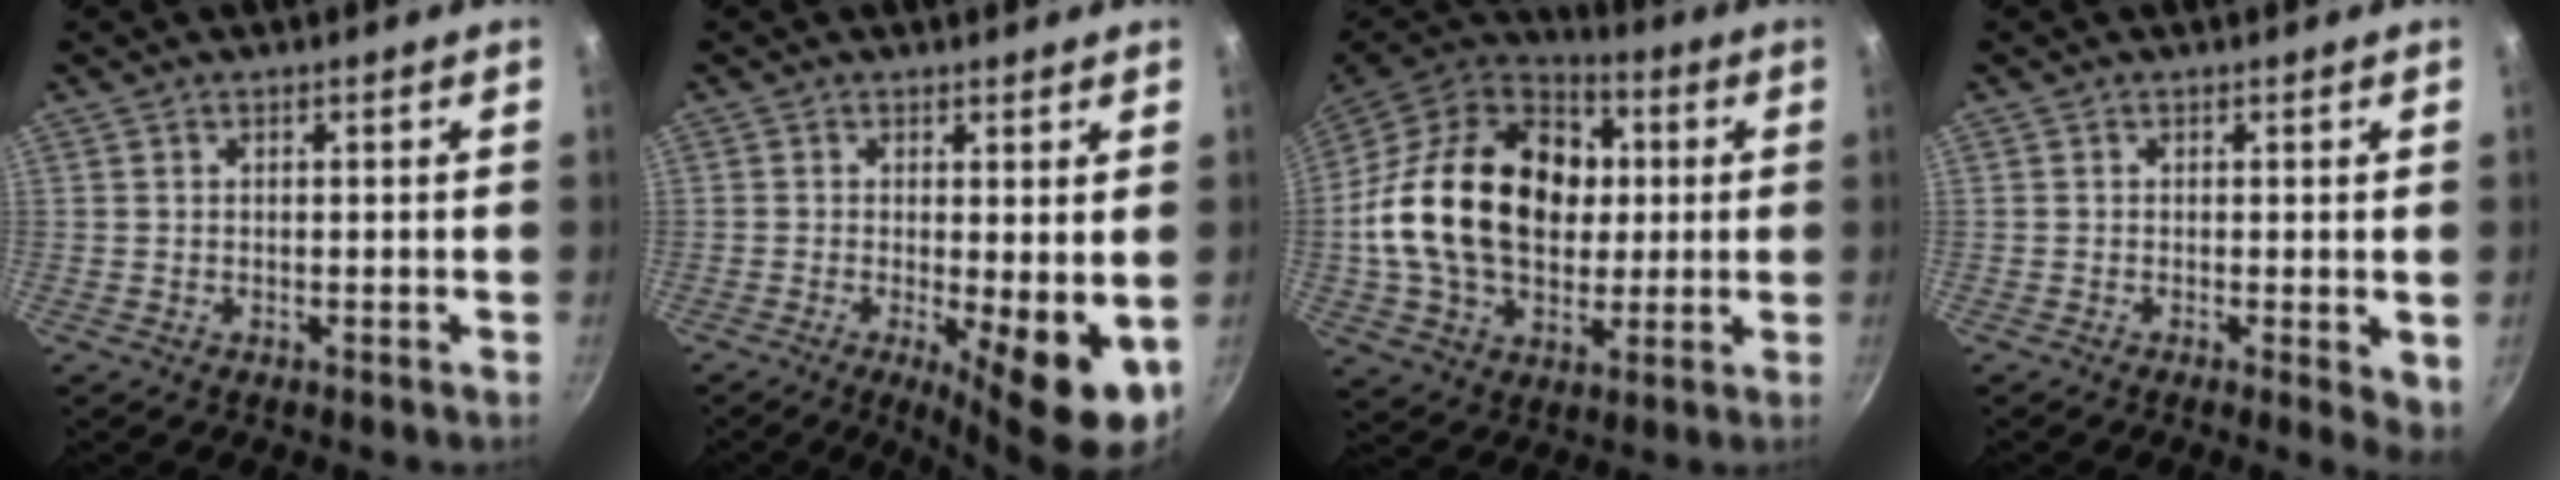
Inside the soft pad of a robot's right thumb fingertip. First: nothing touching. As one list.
[{"total": 9.1, "force": [-1.5, 2.5, 8.6], "torque": [-0.112, -0.008, -0.012]}, {"total": 27.0, "force": [2.2, 19.5, 18.6], "torque": [-0.301, 0.023, 0.036]}, {"total": 3.5, "force": [-0.5, 1.1, 3.3], "torque": [-0.041, -0.010, -0.009]}]